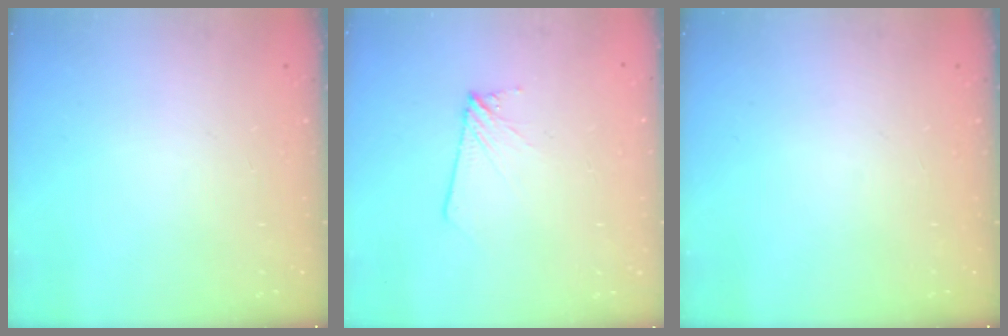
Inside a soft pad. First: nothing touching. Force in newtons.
{"total": 3.0, "press": 3.0, "slide": 0.3}
{"total": 0.0}